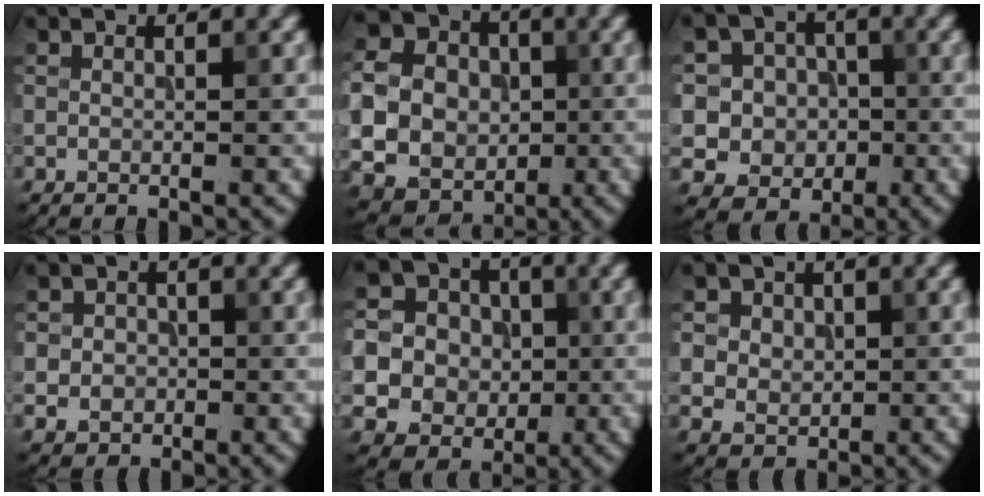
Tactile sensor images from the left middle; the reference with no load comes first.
{"total": 10.5, "force": [-1.0, 9.2, 4.9], "torque": [-0.117, -0.011, -0.032]}
{"total": 7.9, "force": [-0.3, 7.6, 2.2], "torque": [-0.042, 0.029, -0.031]}
{"total": 3.0, "force": [-0.3, 2.8, 1.0], "torque": [0.002, 0.003, -0.022]}
{"total": 11.0, "force": [-1.0, 10.4, 3.3], "torque": [-0.108, 0.013, -0.031]}
{"total": 5.8, "force": [2.2, 4.8, 2.5], "torque": [-0.049, 0.016, 0.025]}